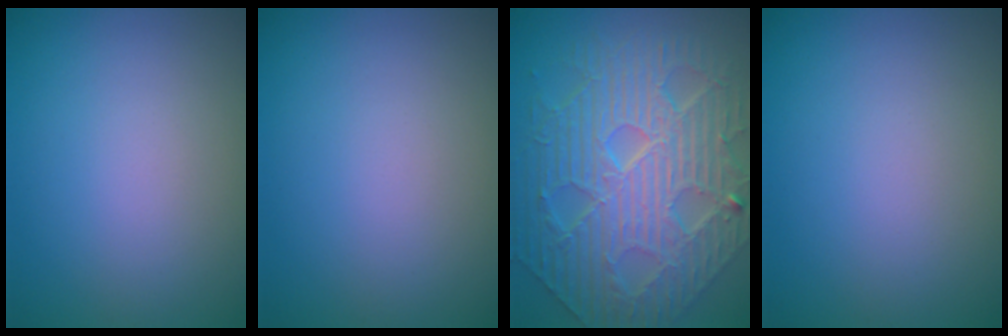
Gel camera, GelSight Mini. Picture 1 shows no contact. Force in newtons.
{"total": 0.0}
{"total": 10.4, "press": 7.7, "slide": 6.9}
{"total": 0.0}